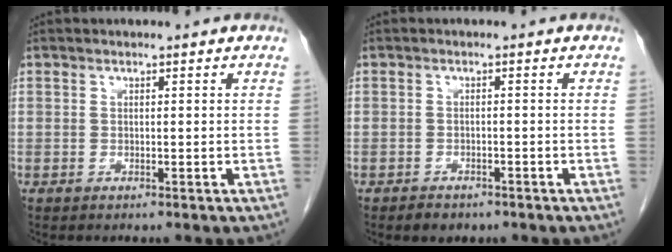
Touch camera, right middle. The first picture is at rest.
{"total": 2.5, "force": [-1.8, 1.5, 0.9], "torque": [-0.018, 0.000, -0.018]}